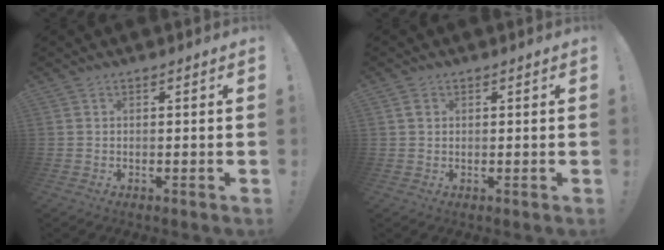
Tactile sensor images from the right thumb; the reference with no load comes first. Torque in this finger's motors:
{"motor_torque": [0.01, -0.12, -0.24, 0.24, -0.09]}